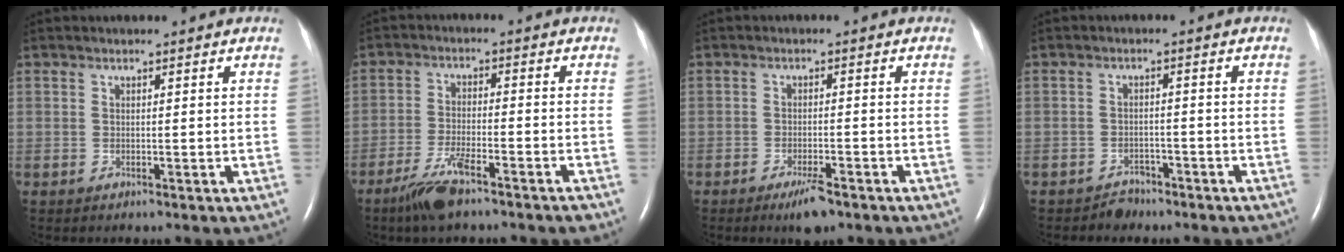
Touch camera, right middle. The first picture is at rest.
{"total": 7.1, "force": [-5.1, 0.8, 4.8], "torque": [-0.101, -0.013, -0.093]}
{"total": 3.7, "force": [-2.6, 0.7, 2.6], "torque": [-0.050, -0.004, -0.041]}
{"total": 2.6, "force": [-2.2, 1.4, -0.2], "torque": [-0.004, 0.006, -0.031]}